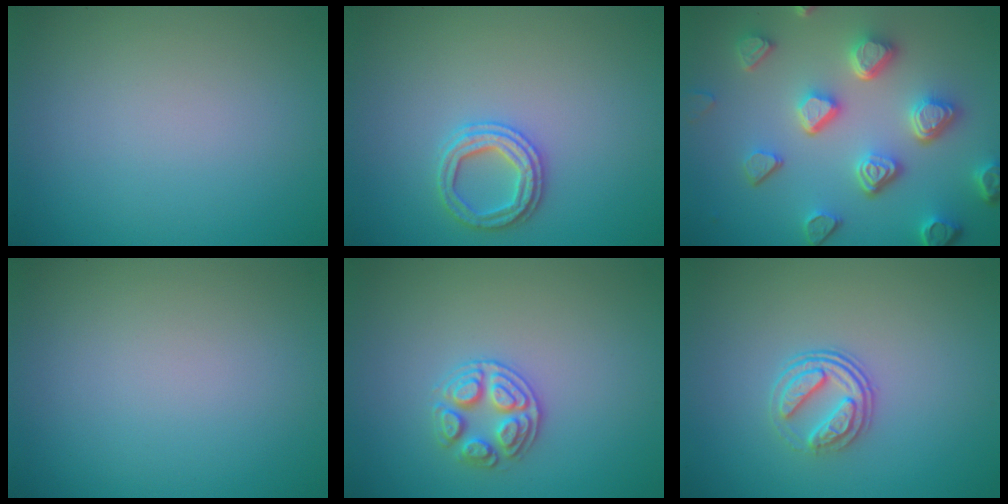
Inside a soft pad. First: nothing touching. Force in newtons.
{"total": 2.4, "press": 2.4, "slide": 0.1}
{"total": 6.8, "press": 5.4, "slide": 4.2}
{"total": 0.0}
{"total": 2.6, "press": 2.6, "slide": 0.6}
{"total": 2.5, "press": 1.9, "slide": 1.6}